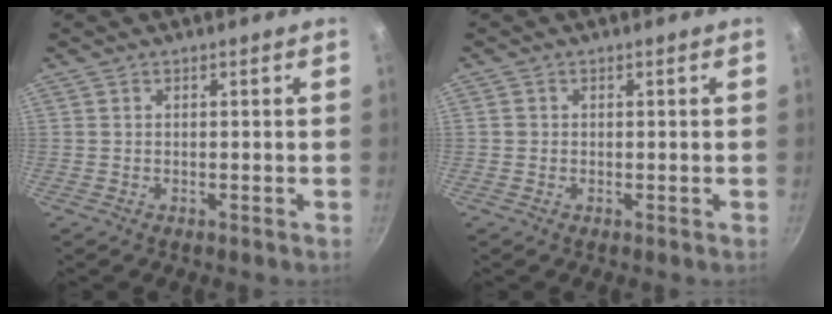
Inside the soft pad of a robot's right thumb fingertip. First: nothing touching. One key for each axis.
{"total": 0.9, "fx": -0.1, "fy": 0.9, "fz": 0.2, "tx": -0.002, "ty": 0.003, "tz": -0.002}